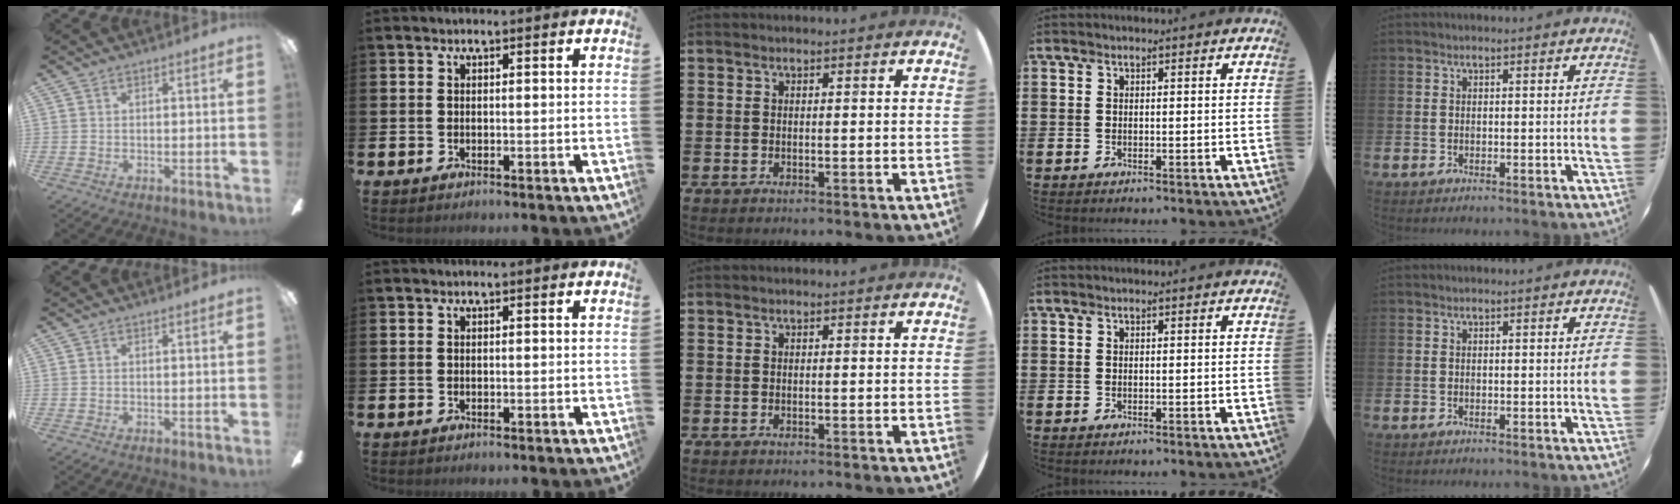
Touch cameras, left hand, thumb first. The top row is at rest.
{}